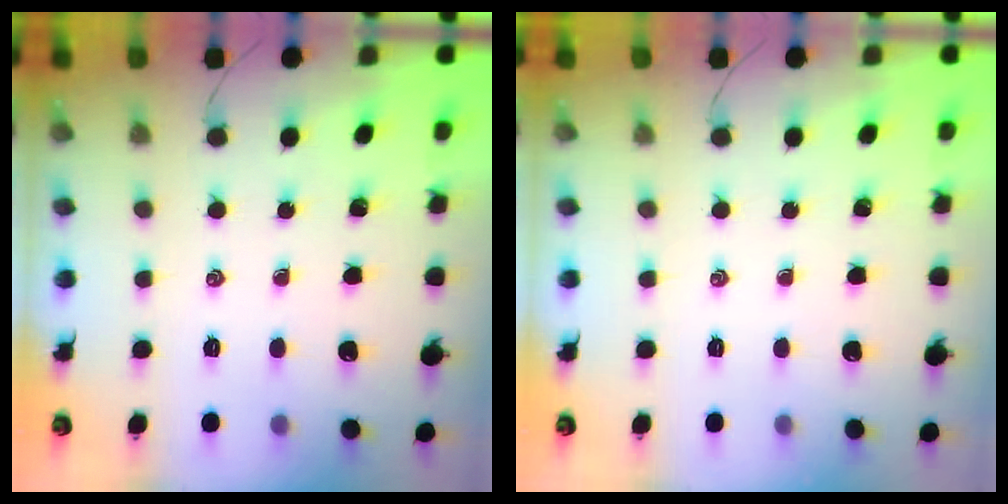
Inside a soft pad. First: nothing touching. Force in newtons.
{"total": 0.0}